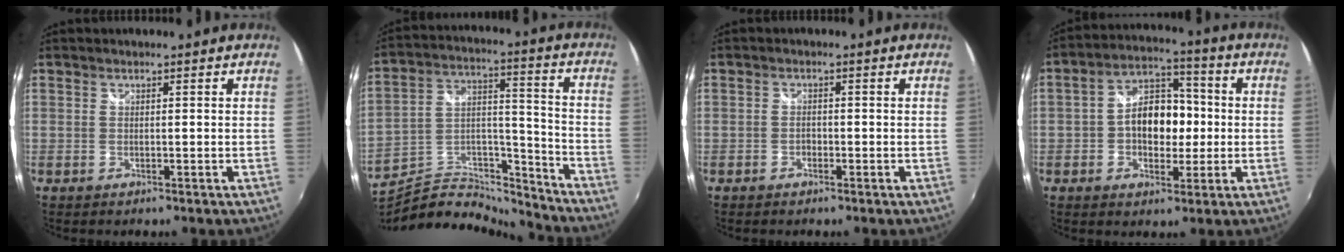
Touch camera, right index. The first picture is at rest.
{"total": 18.4, "force": [-16.2, 6.4, 5.7], "torque": [-0.113, 0.037, -0.270]}
{"total": 1.3, "force": [-0.7, 0.9, 0.6], "torque": [-0.011, 0.001, -0.013]}
{"total": 10.3, "force": [-1.0, 6.9, 7.6], "torque": [-0.136, 0.025, -0.014]}